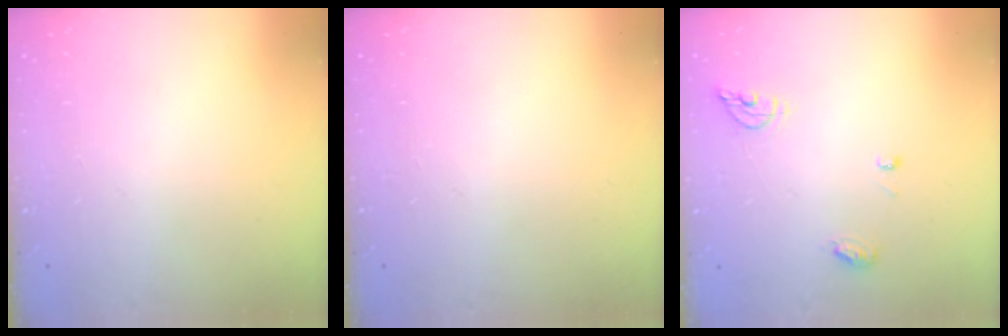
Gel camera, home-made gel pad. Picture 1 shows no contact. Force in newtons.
{"total": 0.0}
{"total": 6.7, "press": 6.7, "slide": 0.3}